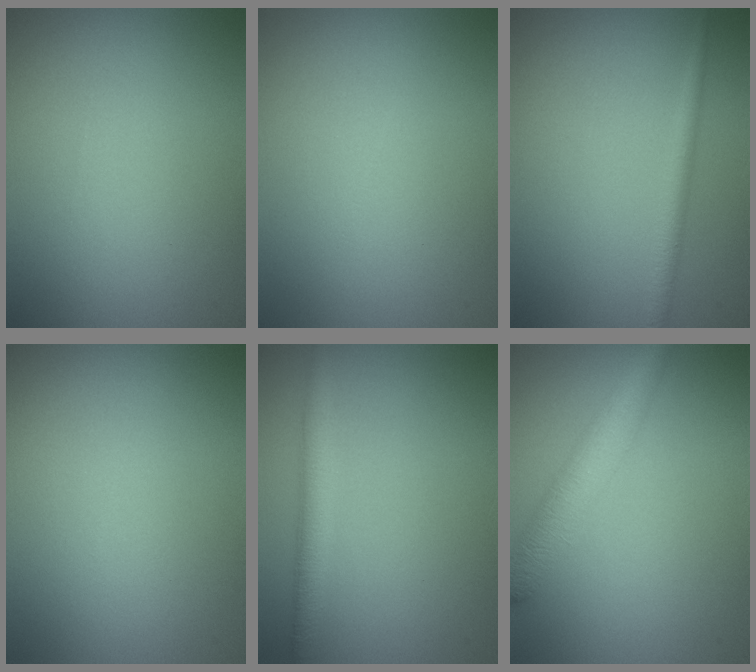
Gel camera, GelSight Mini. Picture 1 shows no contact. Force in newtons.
{"total": 0.0}
{"total": 1.8, "press": 1.8, "slide": 0.1}
{"total": 0.0}
{"total": 2.2, "press": 2.2, "slide": 0.0}
{"total": 4.9, "press": 4.9, "slide": 0.2}